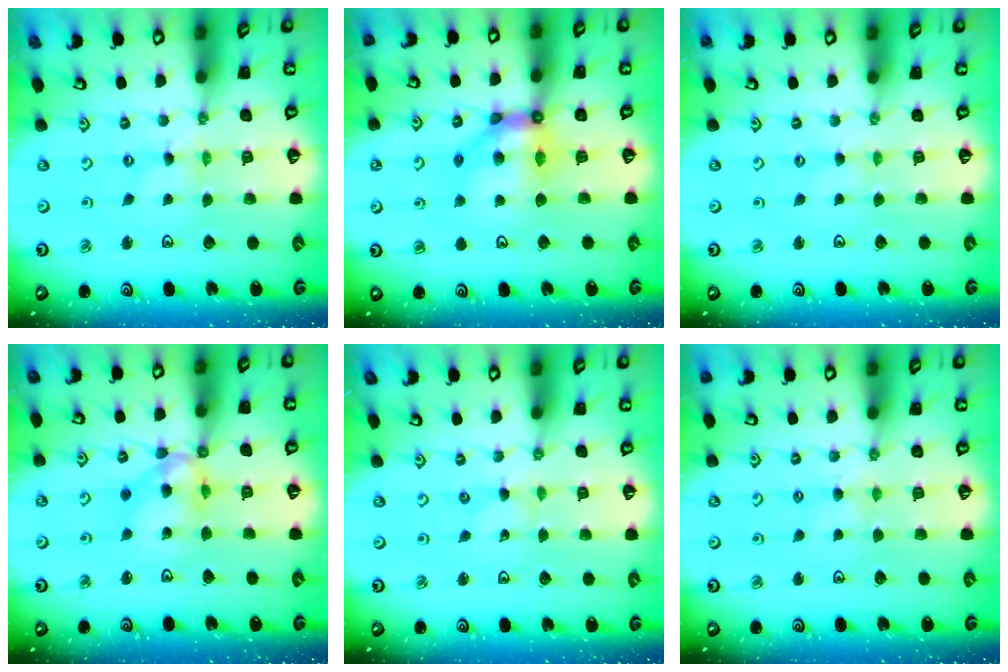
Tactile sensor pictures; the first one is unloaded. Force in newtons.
{"total": 10.4, "press": 10.4, "slide": 1.1}
{"total": 1.0, "press": 1.0, "slide": 0.2}
{"total": 11.8, "press": 11.7, "slide": 1.1}
{"total": 0.0}
{"total": 3.0, "press": 2.9, "slide": 0.5}